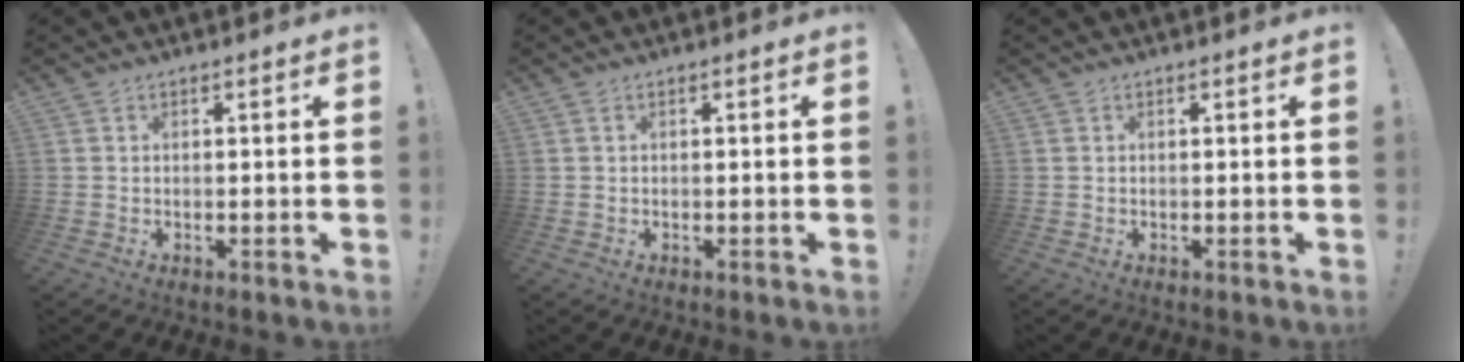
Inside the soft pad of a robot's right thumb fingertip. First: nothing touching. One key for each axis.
{"total": 0.0}
{"total": 0.0}